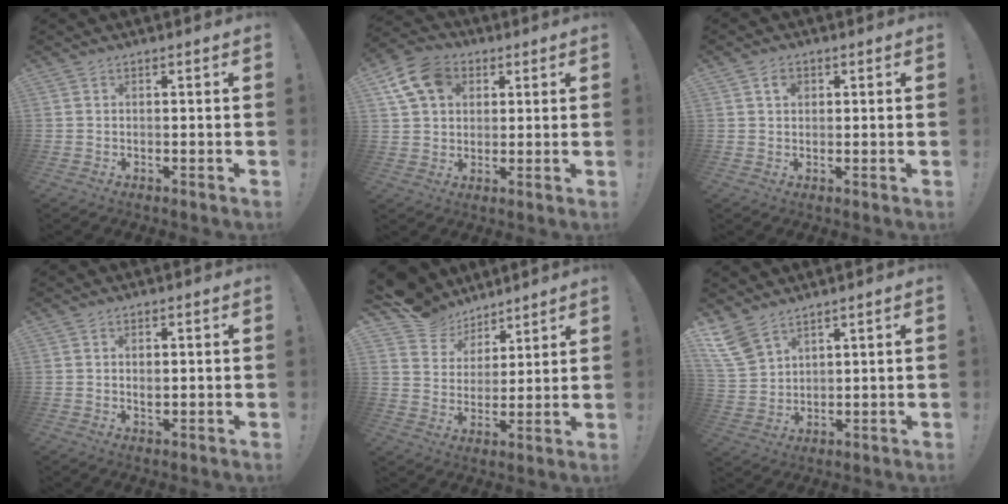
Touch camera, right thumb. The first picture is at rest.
{"total": 12.7, "force": [5.1, 9.6, 6.5], "torque": [-0.114, -0.012, 0.102]}
{"total": 2.9, "force": [1.0, 2.1, 1.7], "torque": [-0.015, -0.001, 0.013]}
{"total": 1.7, "force": [0.2, 1.0, 1.4], "torque": [-0.014, -0.003, 0.000]}
{"total": 11.1, "force": [8.3, 7.1, 1.9], "torque": [-0.045, -0.064, 0.160]}
{"total": 8.7, "force": [6.5, 4.5, 3.6], "torque": [-0.081, -0.037, 0.130]}